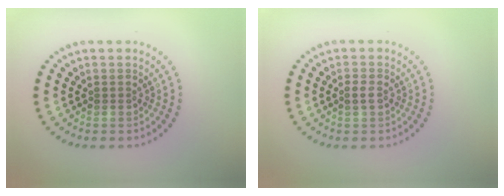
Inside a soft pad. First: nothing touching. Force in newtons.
{"total": 1.0, "press": 1.0, "slide": 0.1}